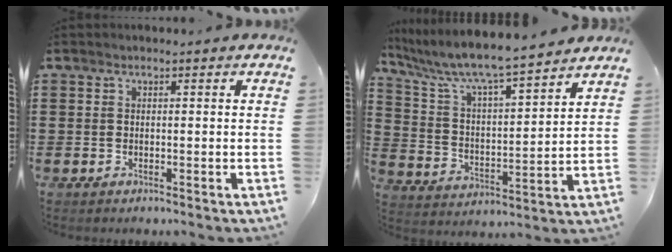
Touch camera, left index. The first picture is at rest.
{"total": 6.7, "force": [6.0, 0.3, 3.0], "torque": [-0.087, -0.046, 0.095]}